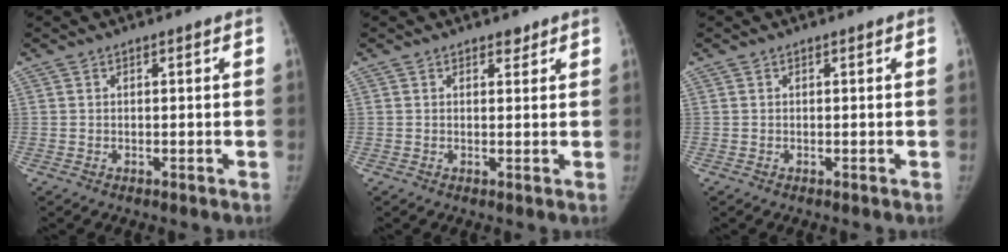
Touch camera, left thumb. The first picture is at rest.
{"total": 1.3, "force": [1.0, 0.8, 0.4], "torque": [0.008, -0.006, 0.014]}
{"total": 0.0}